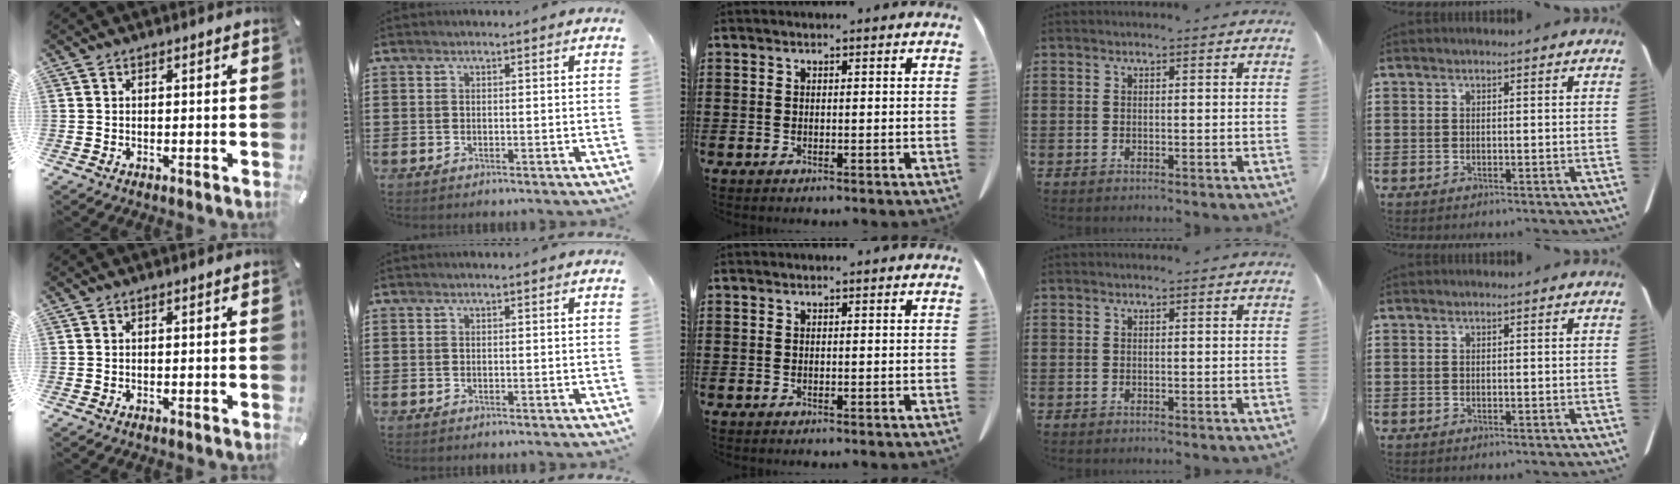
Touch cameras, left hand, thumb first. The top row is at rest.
{}